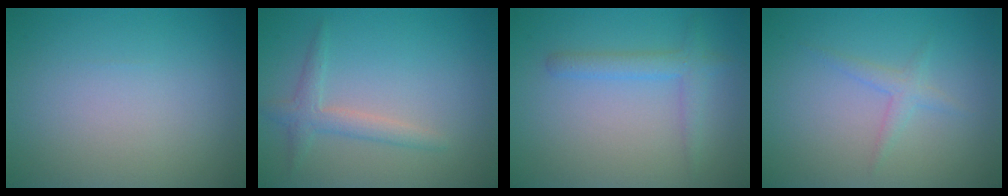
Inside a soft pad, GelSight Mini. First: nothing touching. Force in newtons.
{"total": 2.1, "press": 2.1, "slide": 0.1}
{"total": 2.1, "press": 2.1, "slide": 0.2}
{"total": 1.4, "press": 1.4, "slide": 0.0}